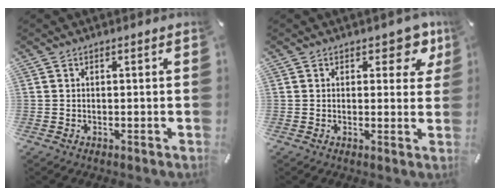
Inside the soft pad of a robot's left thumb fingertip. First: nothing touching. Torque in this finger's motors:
{"motor_torque": [0.56, 0.51, -0.11, 0.08, 0.01]}